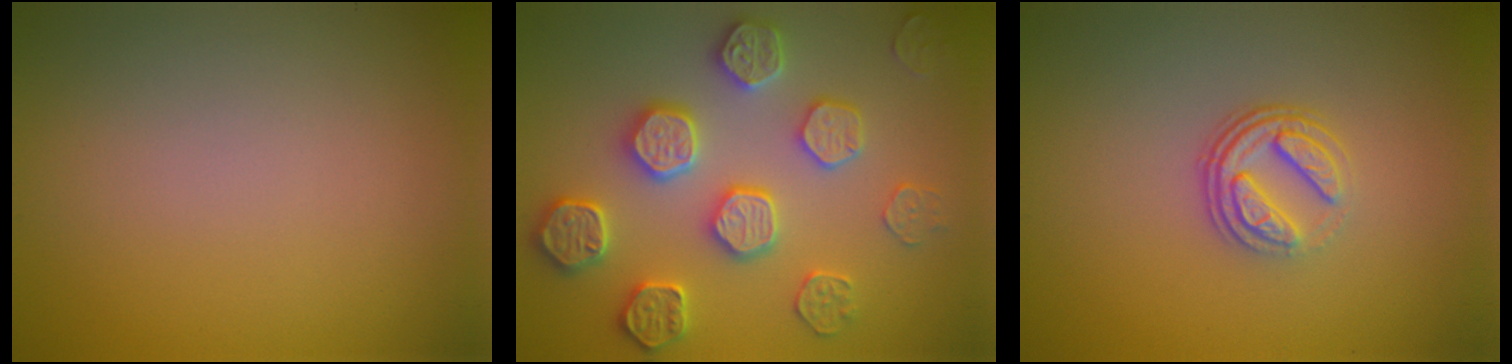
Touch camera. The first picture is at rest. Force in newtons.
{"total": 5.0, "press": 5.0, "slide": 0.5}
{"total": 3.5, "press": 2.5, "slide": 2.5}